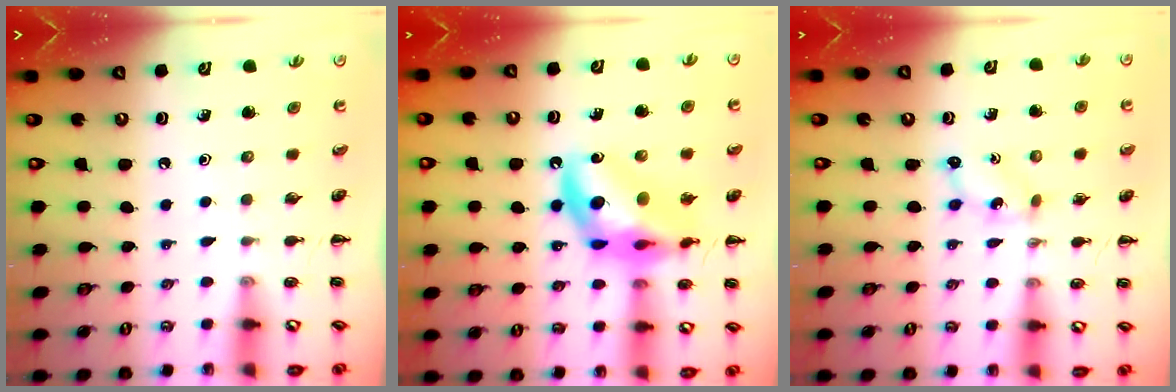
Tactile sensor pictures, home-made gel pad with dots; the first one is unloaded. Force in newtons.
{"total": 16.1, "press": 15.6, "slide": 3.8}
{"total": 1.7, "press": 1.6, "slide": 0.5}